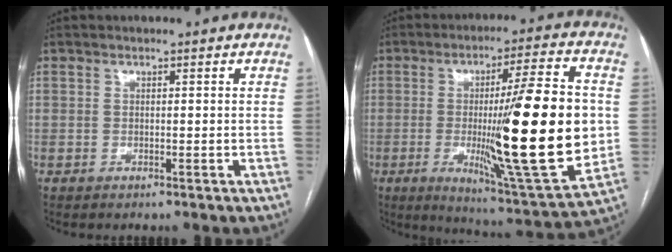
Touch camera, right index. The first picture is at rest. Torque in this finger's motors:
{"motor_torque": [1.67, -0.47, 1.05, 0.21]}